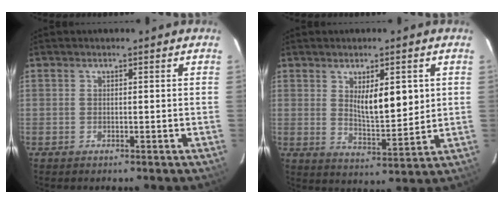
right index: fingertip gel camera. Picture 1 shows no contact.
{"total": 8.0, "force": [2.2, 2.3, 7.3], "torque": [-0.119, -0.012, 0.043]}